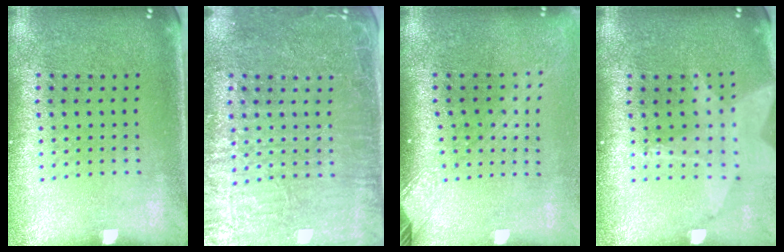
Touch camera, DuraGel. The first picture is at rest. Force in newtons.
{"total": 4.1, "press": 3.9, "slide": 1.3}
{"total": 2.2, "press": 1.6, "slide": 1.5}
{"total": 1.7, "press": 1.5, "slide": 0.7}